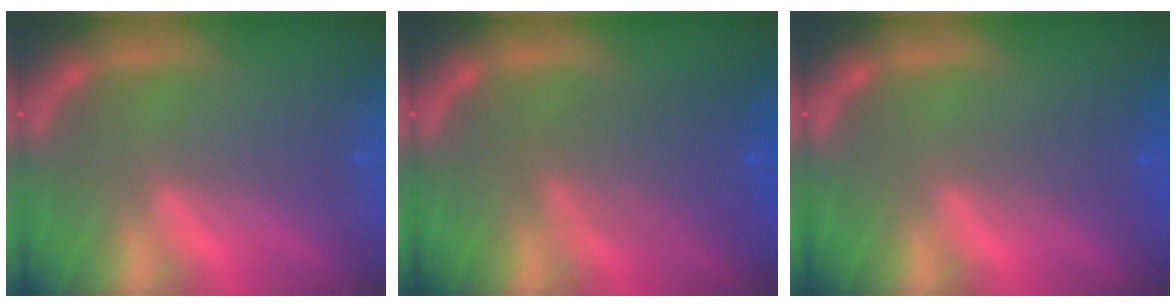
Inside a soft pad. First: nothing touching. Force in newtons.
{"total": 4.6}
{"total": 1.5}